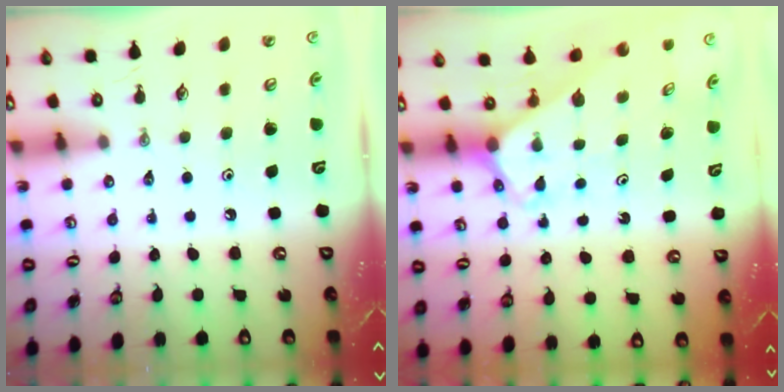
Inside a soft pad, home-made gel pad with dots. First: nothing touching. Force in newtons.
{"total": 2.7, "press": 2.6, "slide": 0.2}